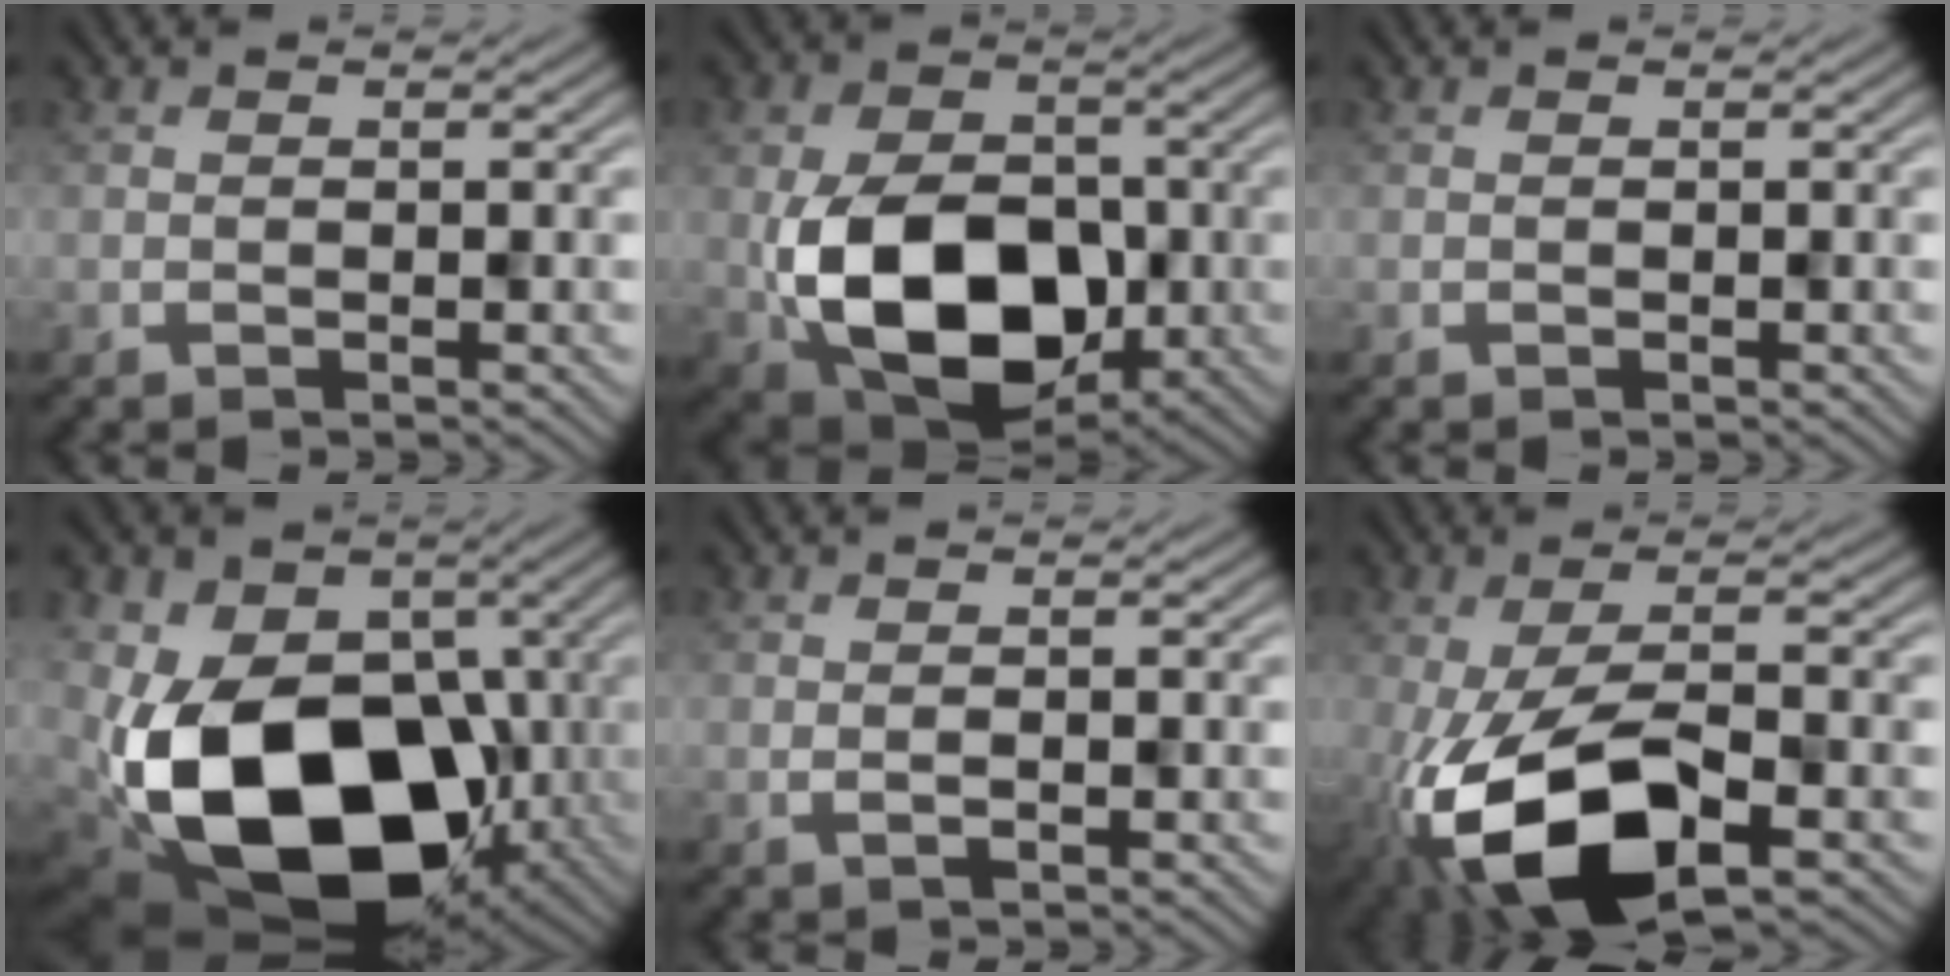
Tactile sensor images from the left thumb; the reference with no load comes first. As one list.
[{"total": 12.9, "force": [-3.1, 8.8, 8.9], "torque": [-0.179, -0.035, -0.053]}, {"total": 0.0}, {"total": 18.3, "force": [-4.9, 12.2, 12.7], "torque": [-0.229, -0.031, -0.083]}, {"total": 0.9, "force": [0.2, 0.2, 0.8], "torque": [-0.017, -0.001, 0.000]}, {"total": 13.1, "force": [-5.0, 5.4, 10.8], "torque": [-0.209, -0.020, -0.089]}]